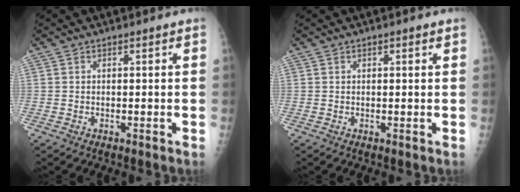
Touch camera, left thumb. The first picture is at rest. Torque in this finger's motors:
{"motor_torque": [-0.17, -0.04, -0.14, -0.05, 0.00]}